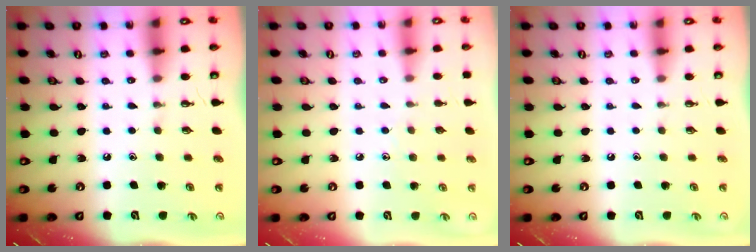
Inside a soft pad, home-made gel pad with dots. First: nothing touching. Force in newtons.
{"total": 2.9, "press": 2.8, "slide": 0.2}
{"total": 0.0}